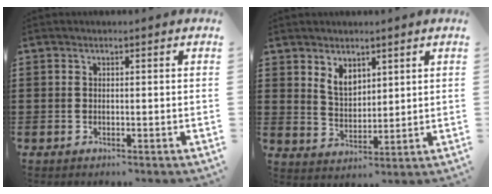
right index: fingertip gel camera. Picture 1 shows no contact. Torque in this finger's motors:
{"motor_torque": [0.55, 0.46, 0.10, 0.08]}